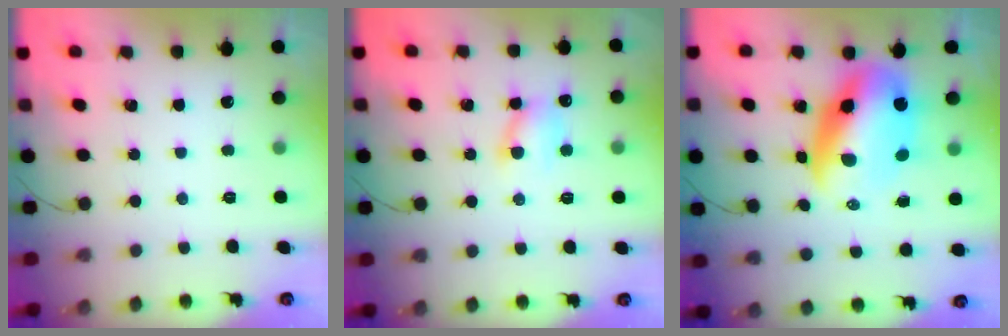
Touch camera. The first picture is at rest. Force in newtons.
{"total": 7.1, "press": 7.1, "slide": 0.6}
{"total": 12.5, "press": 12.1, "slide": 3.1}